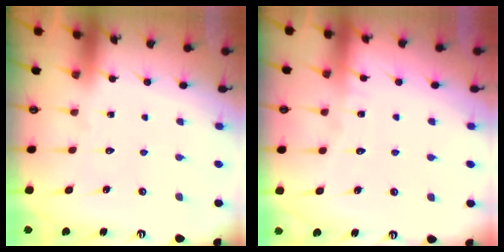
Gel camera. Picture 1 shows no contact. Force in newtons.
{"total": 2.9, "press": 2.8, "slide": 0.3}